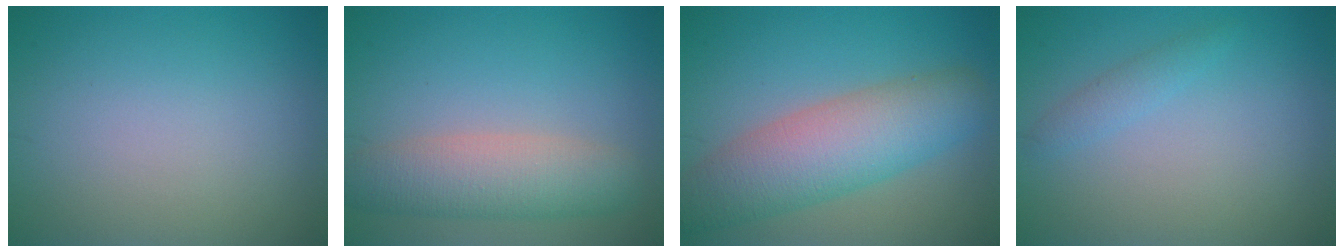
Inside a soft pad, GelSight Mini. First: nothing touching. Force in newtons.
{"total": 5.1, "press": 5.1, "slide": 0.3}
{"total": 7.3, "press": 7.3, "slide": 0.3}
{"total": 1.3, "press": 1.3, "slide": 0.0}